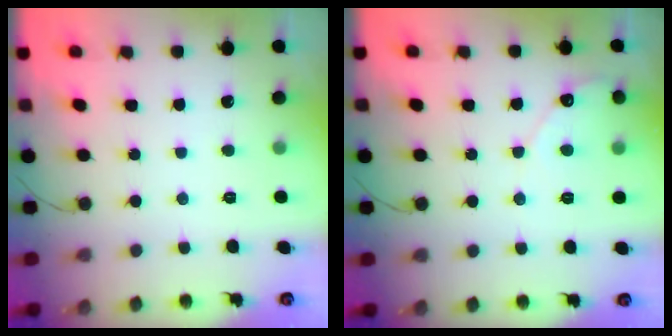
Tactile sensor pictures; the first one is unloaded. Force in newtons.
{"total": 5.0, "press": 4.9, "slide": 0.5}